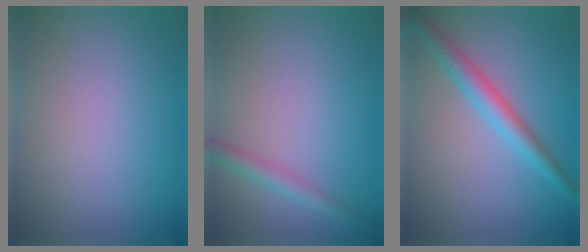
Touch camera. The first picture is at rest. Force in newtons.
{"total": 2.0, "press": 2.0, "slide": 0.1}
{"total": 3.4, "press": 3.4, "slide": 0.1}